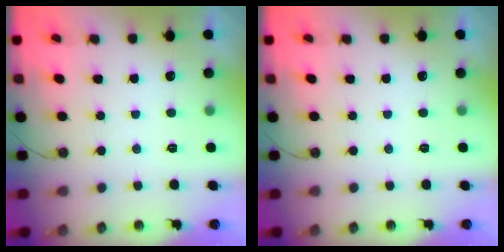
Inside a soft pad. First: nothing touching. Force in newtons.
{"total": 0.0}